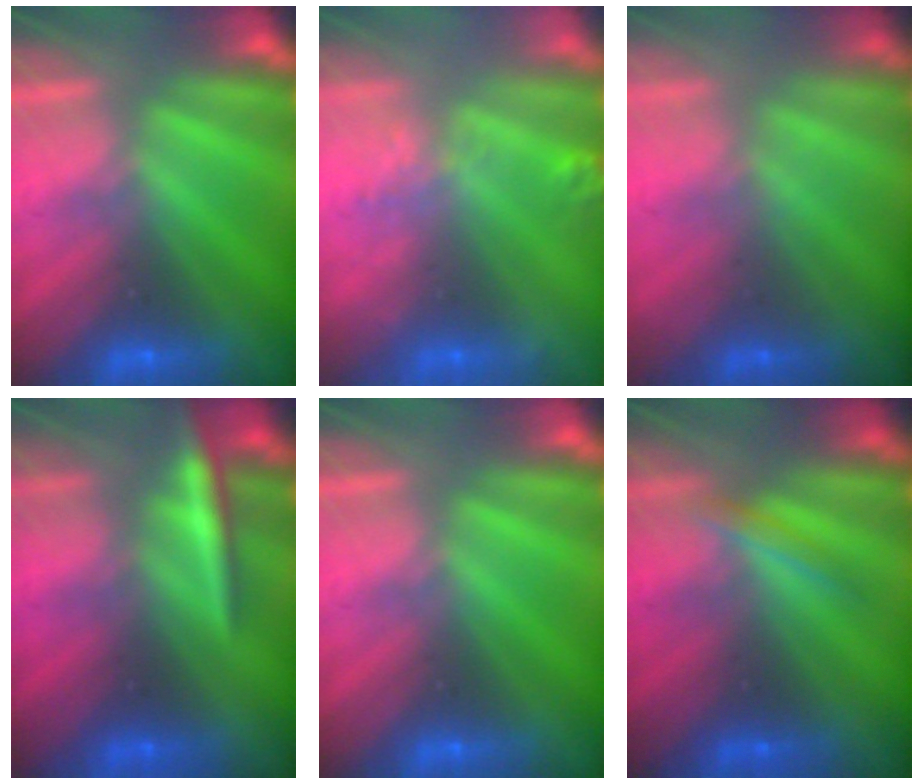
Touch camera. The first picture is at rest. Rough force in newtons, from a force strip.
{"total": 2.4}
{"total": 1.3}
{"total": 3.0}
{"total": 0.0}
{"total": 1.8}